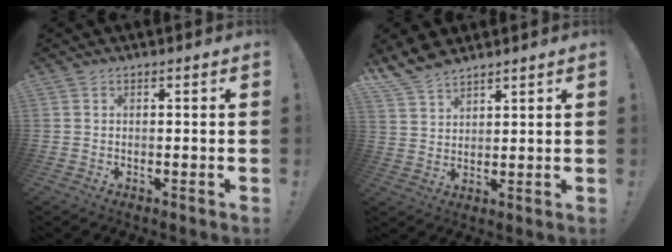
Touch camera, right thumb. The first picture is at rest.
{"total": 7.1, "force": [6.3, 2.6, 2.1], "torque": [-0.046, -0.040, 0.123]}